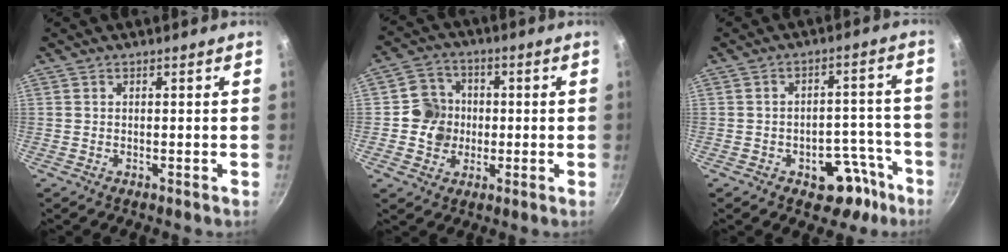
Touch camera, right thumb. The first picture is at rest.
{"total": 8.3, "force": [-0.6, 7.9, 2.7], "torque": [-0.009, 0.014, -0.015]}
{"total": 9.7, "force": [-5.4, 5.9, 5.5], "torque": [-0.036, 0.054, -0.065]}